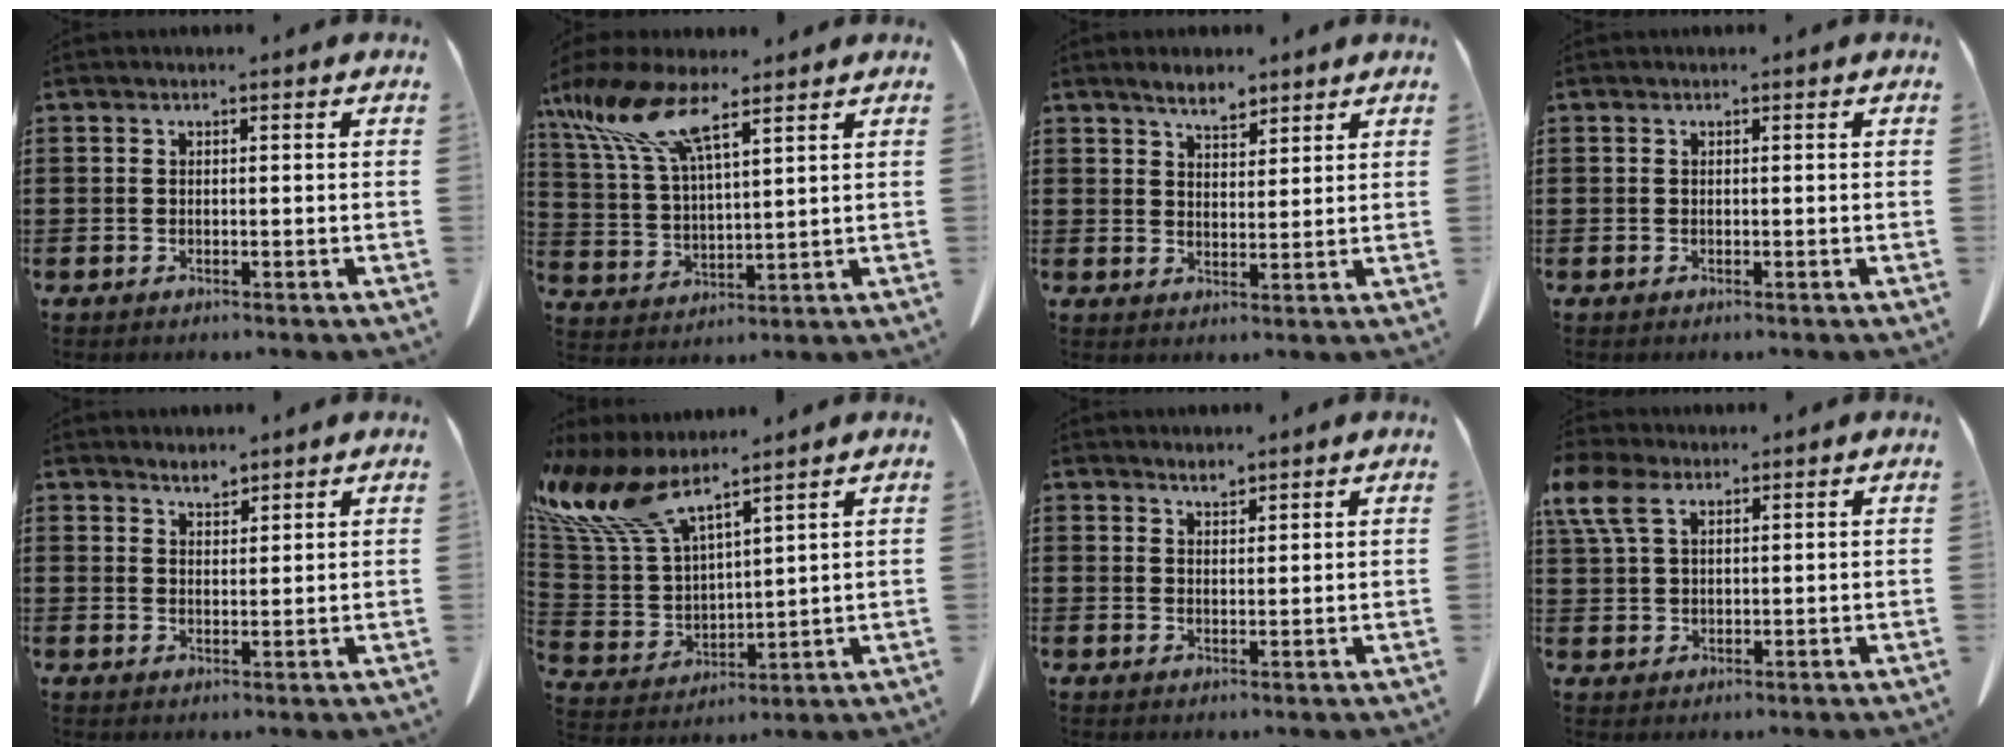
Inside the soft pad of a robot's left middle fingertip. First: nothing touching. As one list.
[{"total": 11.8, "force": [7.9, 3.4, 8.1], "torque": [-0.199, -0.026, 0.138]}, {"total": 3.9, "force": [3.4, 1.4, 1.4], "torque": [-0.036, 0.000, 0.063]}, {"total": 0.0}, {"total": 2.3, "force": [2.2, 0.5, 0.1], "torque": [-0.007, -0.002, 0.042]}, {"total": 12.0, "force": [9.0, 3.3, 7.1], "torque": [-0.181, -0.038, 0.161]}, {"total": 1.9, "force": [1.8, 0.4, 0.3], "torque": [-0.009, 0.003, 0.034]}, {"total": 5.9, "force": [3.4, 3.2, 3.6], "torque": [-0.099, 0.005, 0.061]}]